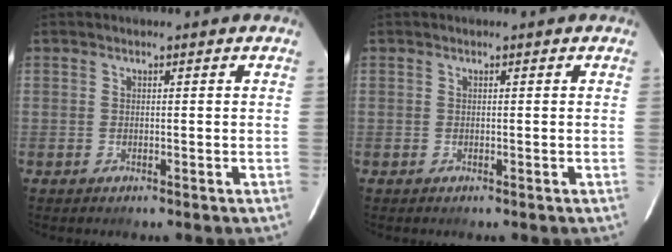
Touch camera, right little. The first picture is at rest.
{"total": 0.0}